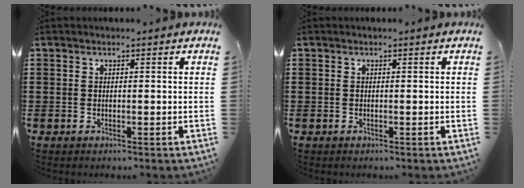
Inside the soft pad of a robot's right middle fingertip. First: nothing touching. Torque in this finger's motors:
{"motor_torque": [-0.53, -0.33, 0.22, 0.05]}